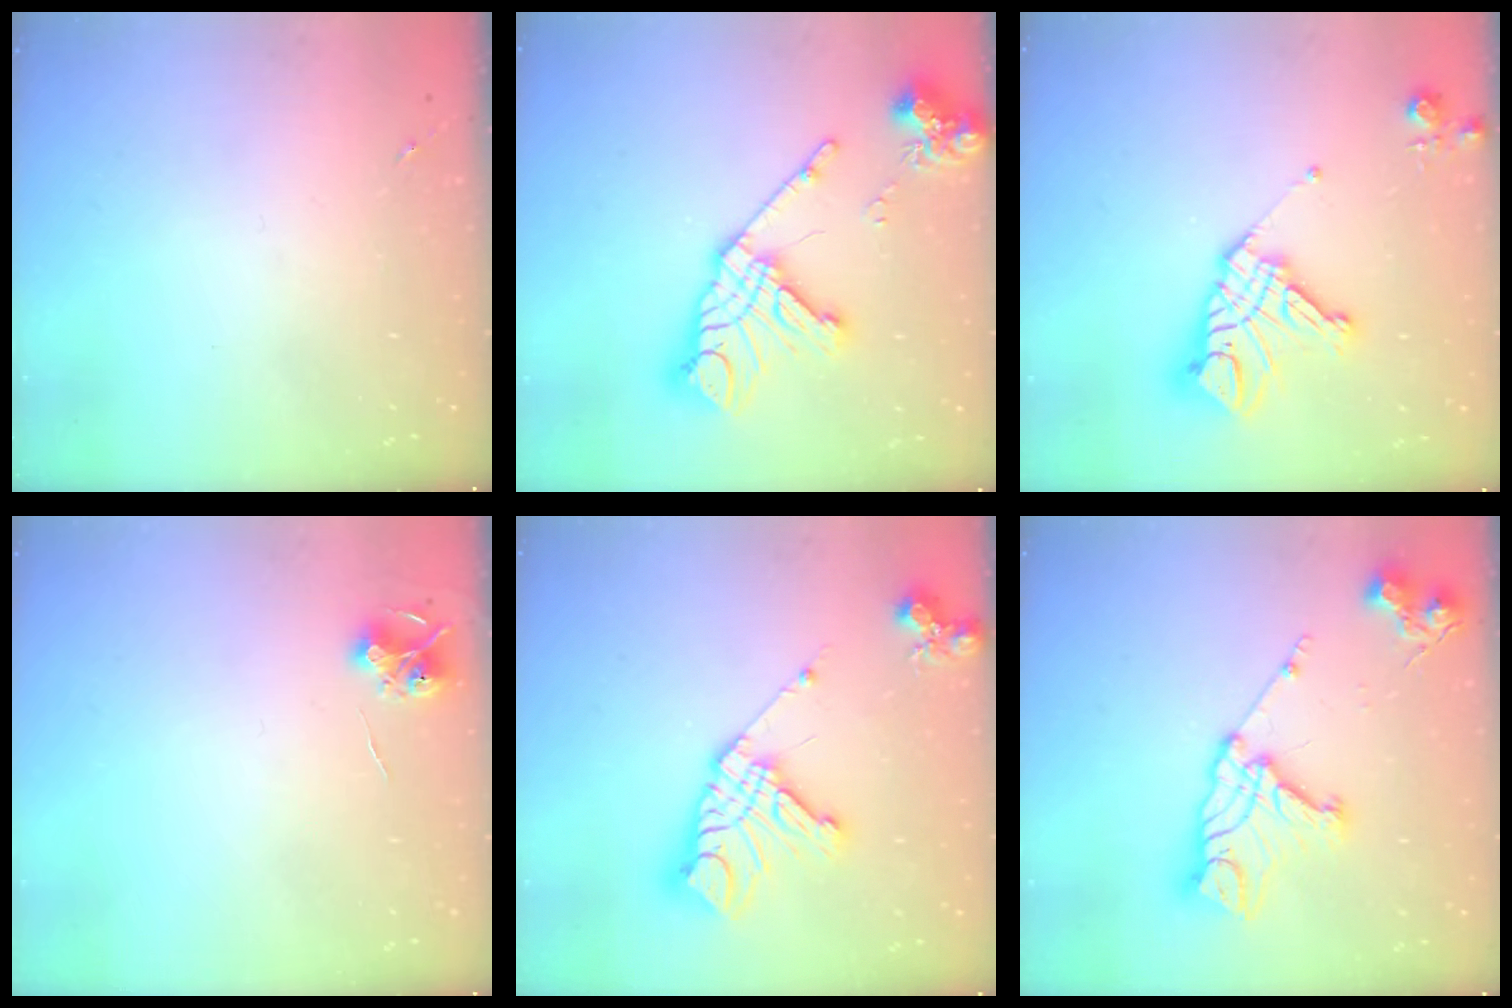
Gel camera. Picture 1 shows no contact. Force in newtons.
{"total": 21.3, "press": 21.1, "slide": 2.6}
{"total": 17.1, "press": 17.0, "slide": 2.2}
{"total": 6.4, "press": 6.4, "slide": 0.5}
{"total": 20.5, "press": 20.4, "slide": 2.5}
{"total": 18.0, "press": 17.9, "slide": 1.7}